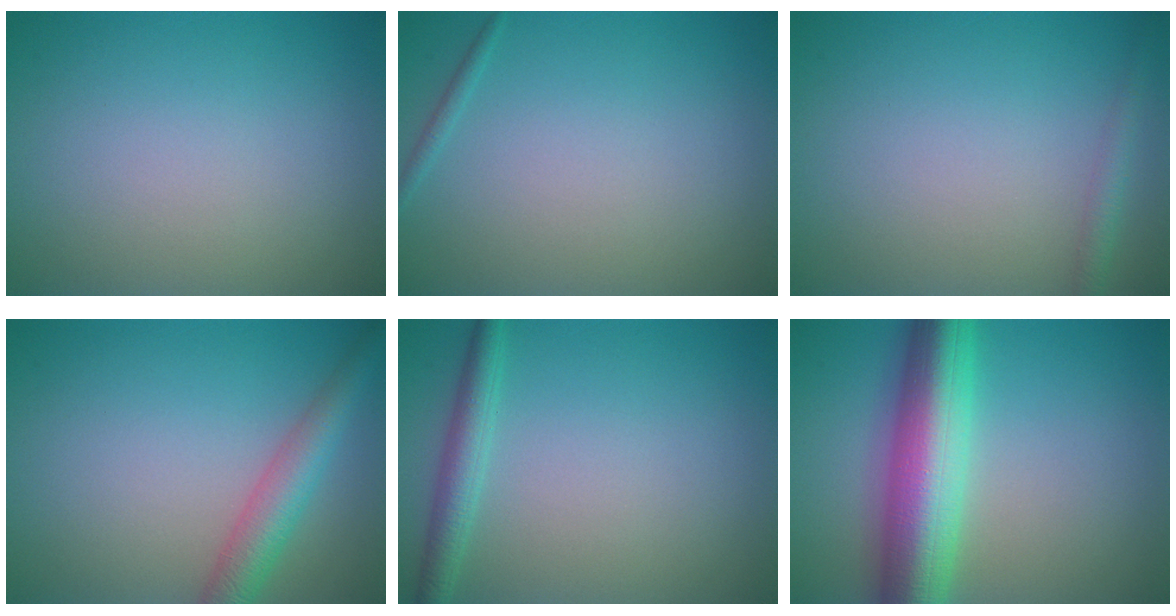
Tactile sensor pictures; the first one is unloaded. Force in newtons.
{"total": 0.6, "press": 0.6, "slide": 0.1}
{"total": 1.5, "press": 1.5, "slide": 0.1}
{"total": 4.0, "press": 4.0, "slide": 0.1}
{"total": 2.5, "press": 2.5, "slide": 0.1}
{"total": 10.0, "press": 10.0, "slide": 0.2}